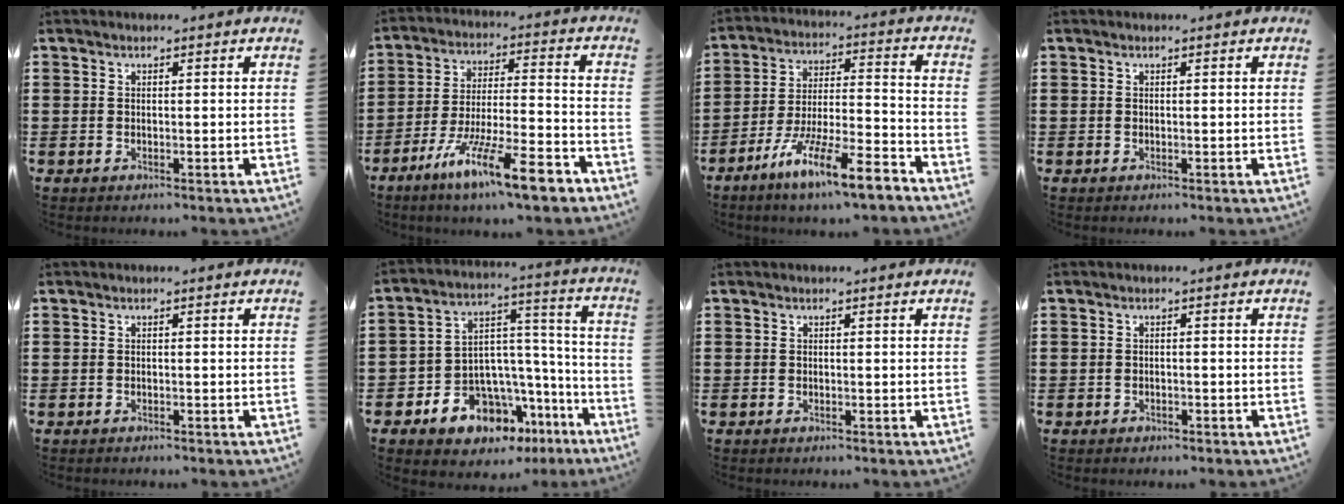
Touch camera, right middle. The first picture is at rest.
{"total": 13.0, "force": [-9.3, 2.1, 8.7], "torque": [-0.150, 0.025, -0.170]}
{"total": 11.3, "force": [-8.7, 1.1, 7.1], "torque": [-0.127, 0.015, -0.166]}
{"total": 0.0}
{"total": 0.0}
{"total": 9.0, "force": [-6.8, 5.6, 2.0], "torque": [-0.043, 0.020, -0.121]}
{"total": 0.0}
{"total": 0.6, "force": [-0.5, 0.4, 0.1], "torque": [-0.003, 0.000, -0.011]}